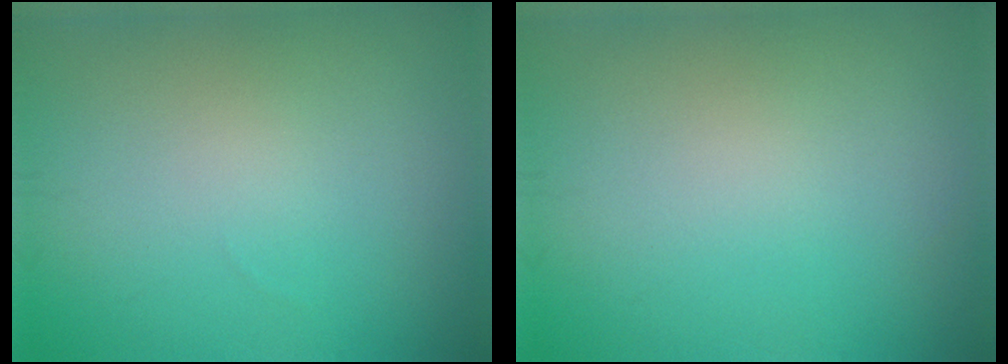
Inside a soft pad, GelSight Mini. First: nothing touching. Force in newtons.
{"total": 0.0}